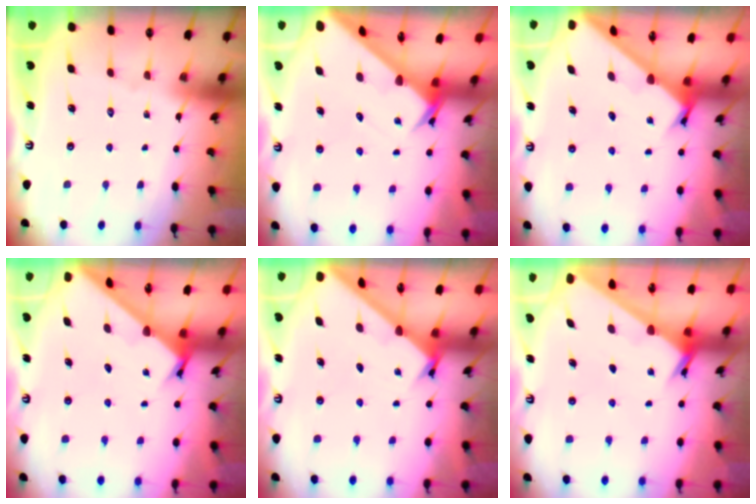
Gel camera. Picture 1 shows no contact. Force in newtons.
{"total": 3.0, "press": 3.0, "slide": 0.2}
{"total": 2.1, "press": 2.1, "slide": 0.2}
{"total": 2.1, "press": 2.1, "slide": 0.2}
{"total": 1.8, "press": 1.8, "slide": 0.2}
{"total": 2.2, "press": 2.2, "slide": 0.2}